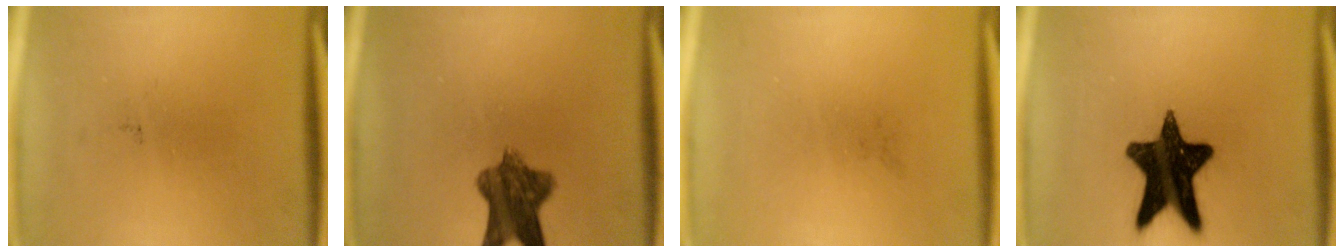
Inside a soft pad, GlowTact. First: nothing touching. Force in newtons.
{"total": 8.3}
{"total": 0.0}
{"total": 15.9}